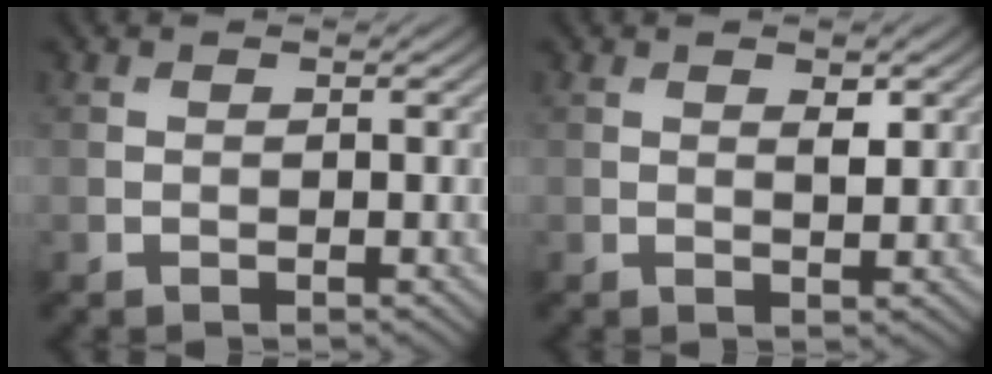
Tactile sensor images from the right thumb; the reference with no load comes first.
{"total": 1.7, "force": [0.8, 0.5, 1.4], "torque": [-0.024, -0.005, 0.015]}